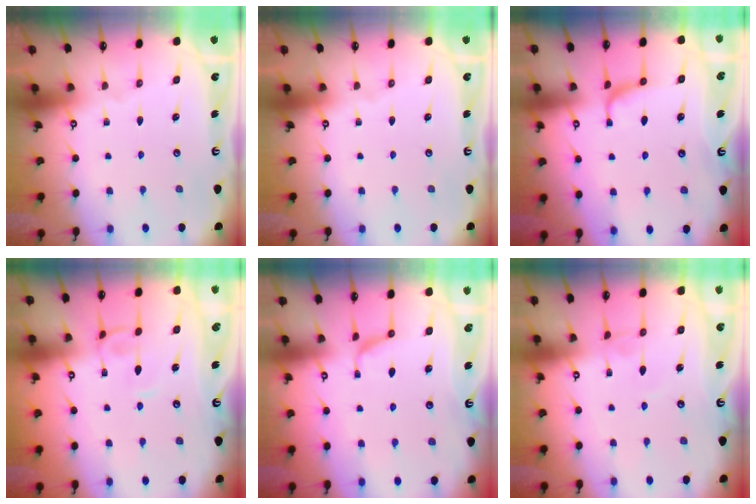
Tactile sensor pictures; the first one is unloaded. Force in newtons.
{"total": 0.0}
{"total": 0.7, "press": 0.3, "slide": 0.6}
{"total": 2.9, "press": 2.9, "slide": 0.2}
{"total": 1.3, "press": 1.1, "slide": 0.7}
{"total": 1.3, "press": 1.3, "slide": 0.3}